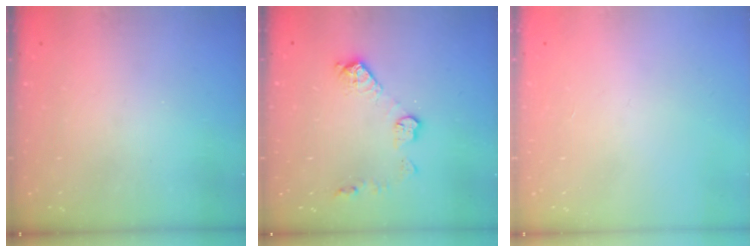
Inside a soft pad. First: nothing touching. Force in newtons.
{"total": 9.9, "press": 9.9, "slide": 0.6}
{"total": 0.0}